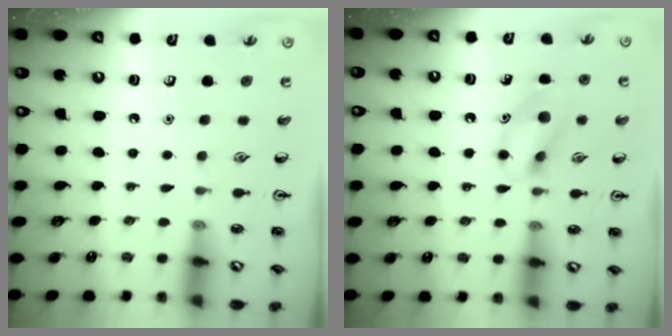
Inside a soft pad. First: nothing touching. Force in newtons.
{"total": 11.7, "press": 11.6, "slide": 0.7}